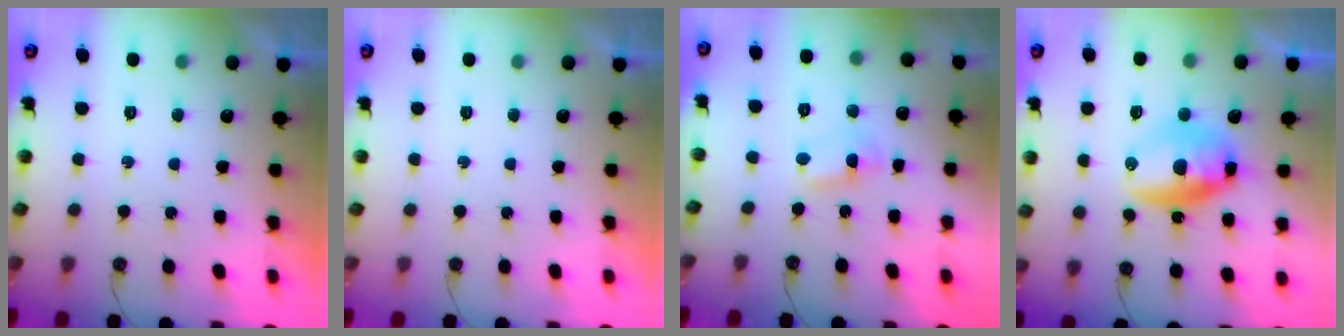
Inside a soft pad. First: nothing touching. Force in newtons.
{"total": 0.0}
{"total": 1.5, "press": 1.5, "slide": 0.2}
{"total": 15.3, "press": 11.5, "slide": 10.2}